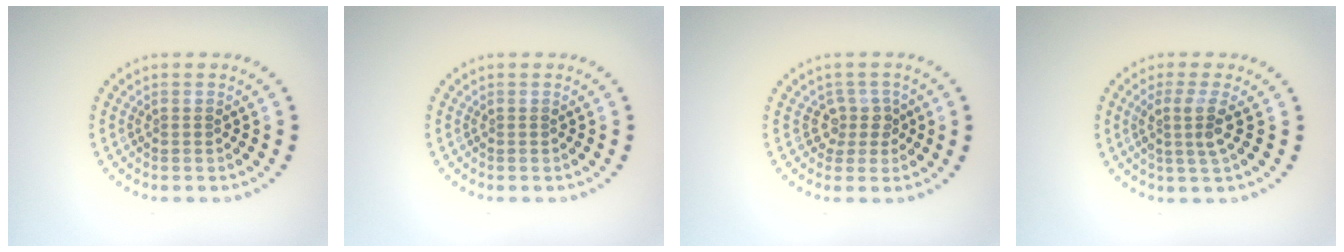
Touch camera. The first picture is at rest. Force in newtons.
{"total": 0.0}
{"total": 2.0, "press": 1.5, "slide": 1.3}
{"total": 2.7, "press": 2.0, "slide": 1.8}